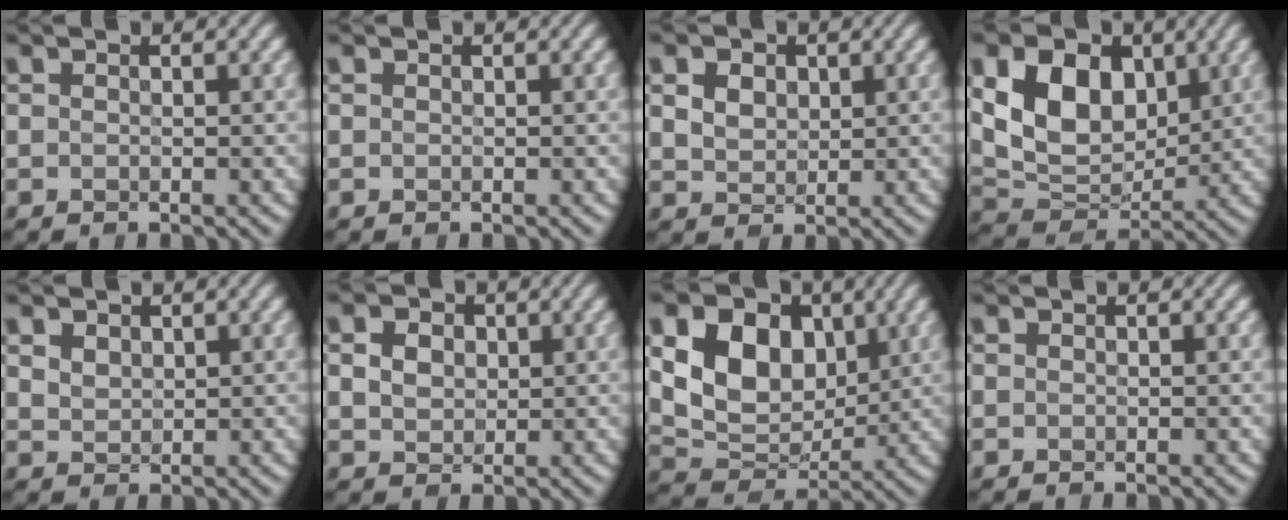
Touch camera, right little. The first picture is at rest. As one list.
[{"total": 0.0}, {"total": 2.8, "force": [0.7, 2.2, 1.5], "torque": [-0.046, 0.007, 0.011]}, {"total": 8.1, "force": [1.6, 5.7, 5.6], "torque": [-0.117, -0.012, 0.029]}, {"total": 1.8, "force": [0.9, 1.3, 0.9], "torque": [-0.034, -0.001, 0.031]}, {"total": 2.4, "force": [0.2, 2.0, 1.3], "torque": [-0.037, 0.002, 0.002]}, {"total": 8.2, "force": [1.6, 5.9, 5.4], "torque": [-0.112, -0.011, 0.030]}, {"total": 0.0}]